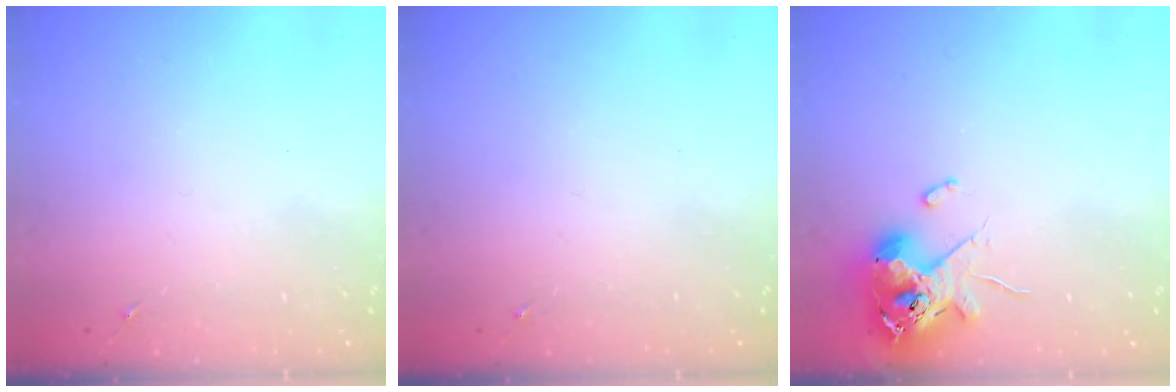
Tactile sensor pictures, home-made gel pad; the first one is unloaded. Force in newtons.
{"total": 0.0}
{"total": 12.0, "press": 11.9, "slide": 1.9}